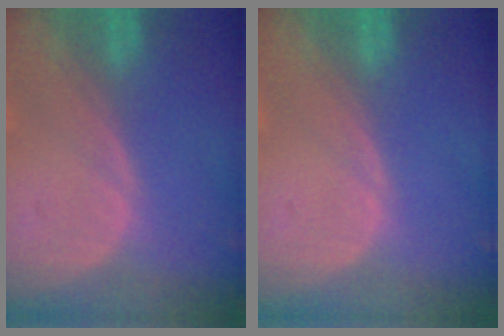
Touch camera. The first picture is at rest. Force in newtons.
{"total": 0.0}